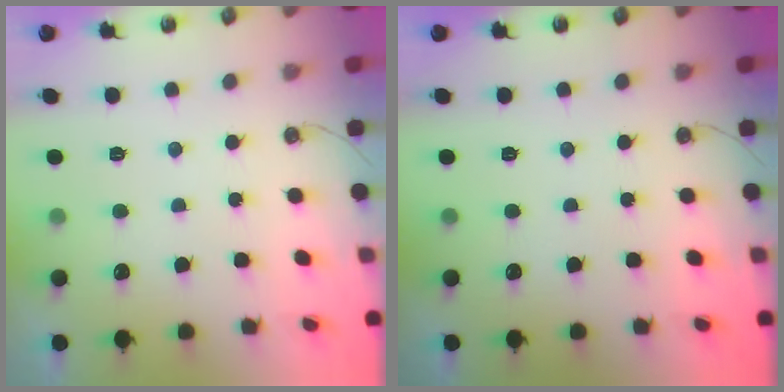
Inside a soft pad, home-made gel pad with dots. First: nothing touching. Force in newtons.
{"total": 0.0}